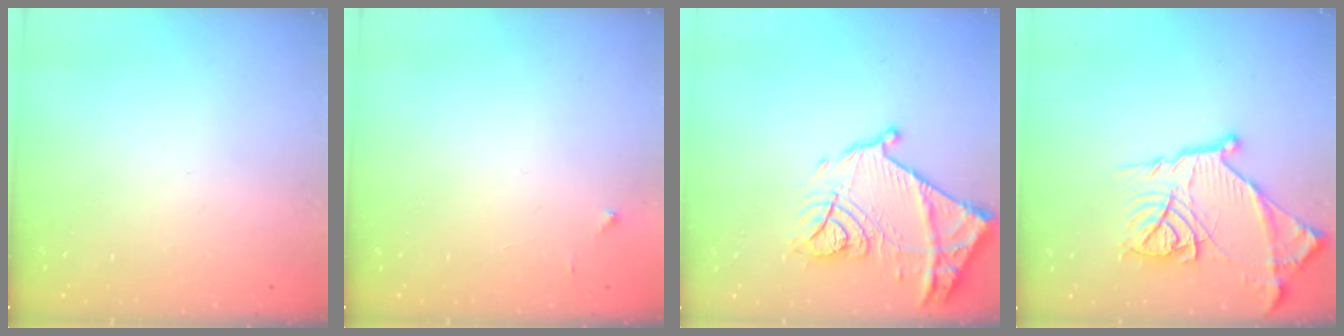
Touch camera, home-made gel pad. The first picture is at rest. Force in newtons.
{"total": 2.0, "press": 2.0, "slide": 0.2}
{"total": 18.1, "press": 18.0, "slide": 1.6}
{"total": 18.7, "press": 18.6, "slide": 1.4}